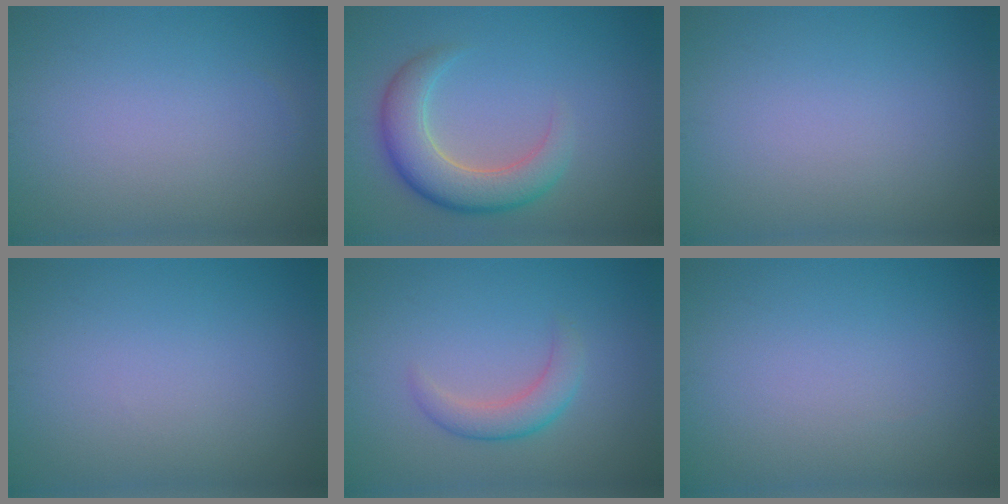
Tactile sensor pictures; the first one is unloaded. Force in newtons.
{"total": 5.4, "press": 5.4, "slide": 0.4}
{"total": 0.0}
{"total": 0.0}
{"total": 2.6, "press": 2.5, "slide": 0.3}
{"total": 0.0}